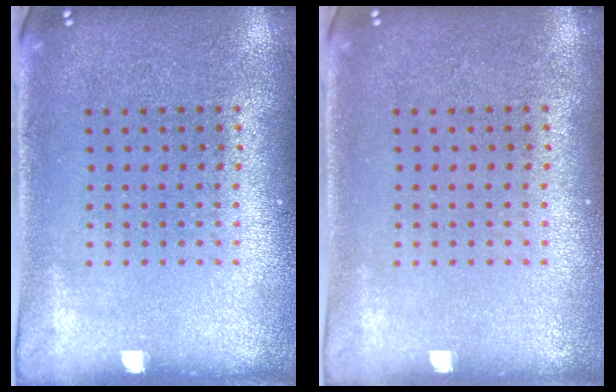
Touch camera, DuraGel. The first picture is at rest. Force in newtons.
{"total": 0.0}